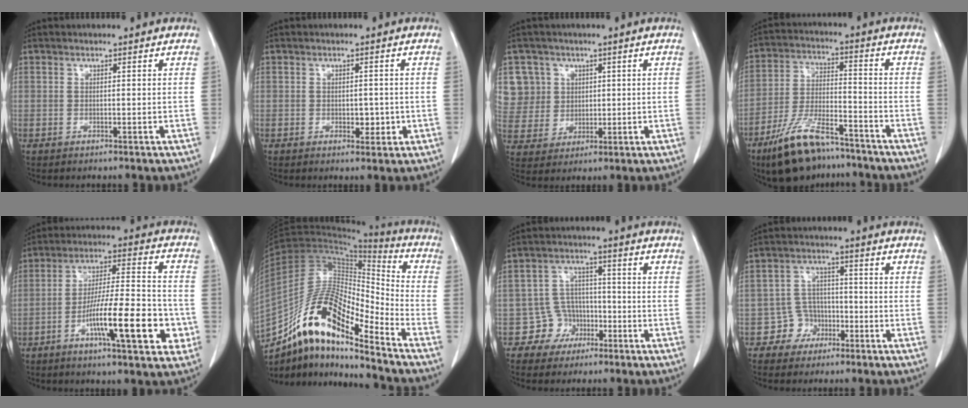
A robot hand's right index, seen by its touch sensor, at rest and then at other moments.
{"total": 2.4, "force": [-0.5, 1.6, 1.8], "torque": [-0.018, 0.002, -0.002]}
{"total": 8.8, "force": [3.3, 8.2, 0.4], "torque": [-0.012, 0.026, 0.079]}
{"total": 13.3, "force": [-9.9, 4.0, 7.9], "torque": [-0.160, -0.010, -0.180]}
{"total": 15.2, "force": [-5.5, 2.6, 13.9], "torque": [-0.228, 0.008, -0.087]}
{"total": 17.6, "force": [-12.0, 4.0, 12.2], "torque": [-0.228, 0.028, -0.212]}
{"total": 5.6, "force": [-2.8, 4.8, 0.1], "torque": [0.007, 0.017, -0.043]}
{"total": 4.9, "force": [-2.6, 4.1, 0.5], "torque": [-0.002, 0.017, -0.042]}